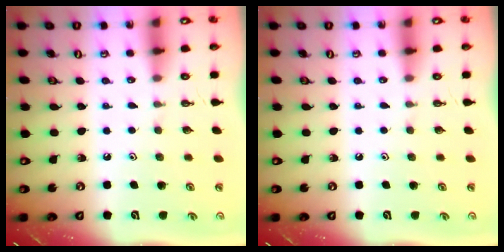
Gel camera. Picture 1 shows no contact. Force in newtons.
{"total": 0.0}